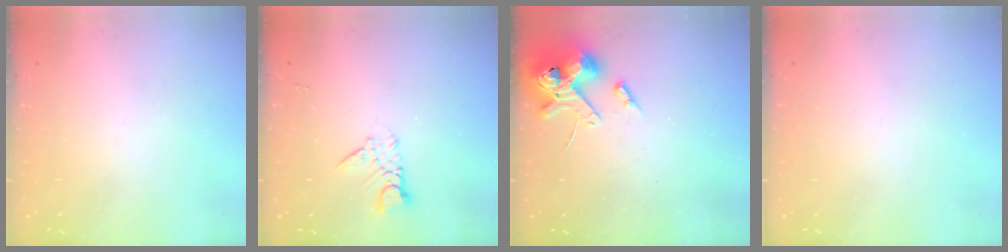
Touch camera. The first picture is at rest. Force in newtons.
{"total": 3.7, "press": 3.7, "slide": 0.5}
{"total": 12.6, "press": 12.4, "slide": 2.1}
{"total": 0.0}